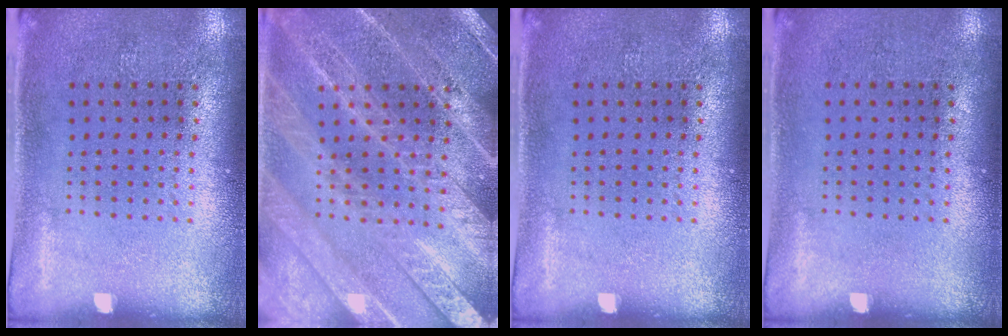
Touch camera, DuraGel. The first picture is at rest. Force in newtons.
{"total": 4.0, "press": 3.9, "slide": 0.6}
{"total": 0.0}
{"total": 0.0}